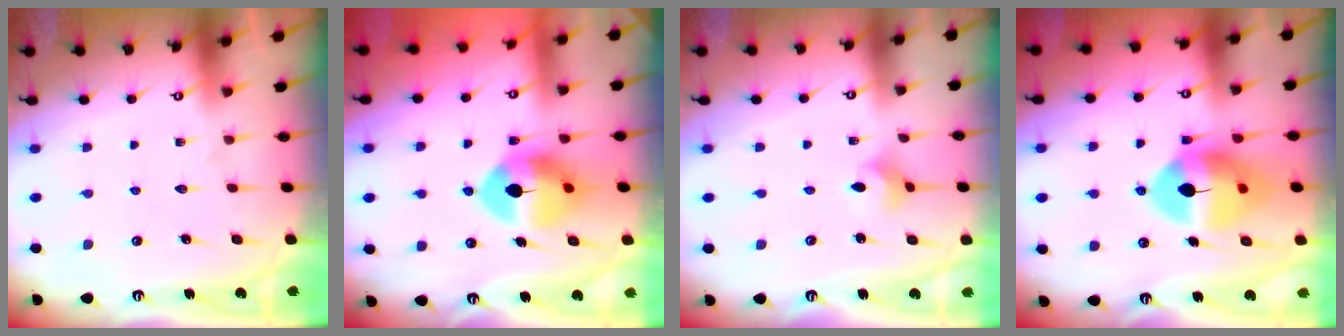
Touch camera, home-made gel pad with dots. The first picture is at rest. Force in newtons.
{"total": 10.8, "press": 10.7, "slide": 1.1}
{"total": 3.5, "press": 3.5, "slide": 0.6}
{"total": 13.6, "press": 13.5, "slide": 2.0}